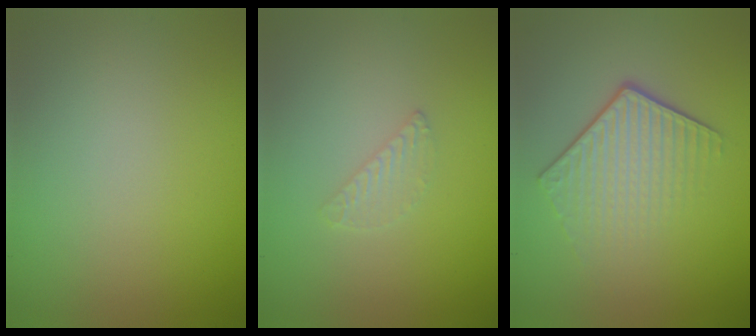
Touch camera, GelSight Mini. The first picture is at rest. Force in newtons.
{"total": 1.1, "press": 1.1, "slide": 0.1}
{"total": 4.2, "press": 2.9, "slide": 3.0}